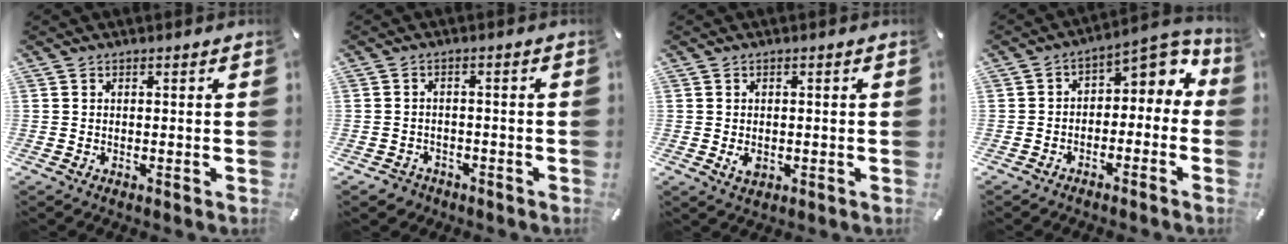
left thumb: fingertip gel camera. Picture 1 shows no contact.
{"total": 2.9, "force": [-1.9, 2.1, 0.6], "torque": [-0.017, 0.009, -0.042]}
{"total": 2.4, "force": [-0.6, 1.6, 1.6], "torque": [-0.036, 0.000, -0.011]}
{"total": 4.9, "force": [0.3, 3.7, 3.3], "torque": [-0.041, -0.015, -0.003]}